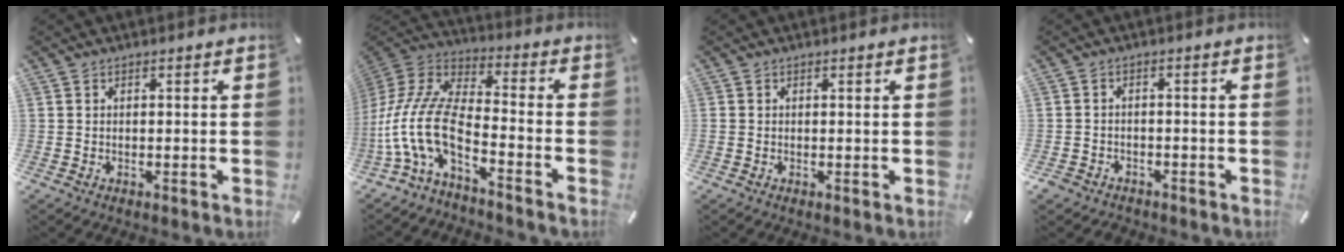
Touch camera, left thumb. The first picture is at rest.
{"total": 14.4, "force": [-7.2, 5.8, 11.0], "torque": [-0.261, -0.007, -0.139]}
{"total": 0.0}
{"total": 2.5, "force": [-1.9, 1.7, 0.3], "torque": [-0.011, 0.010, -0.042]}